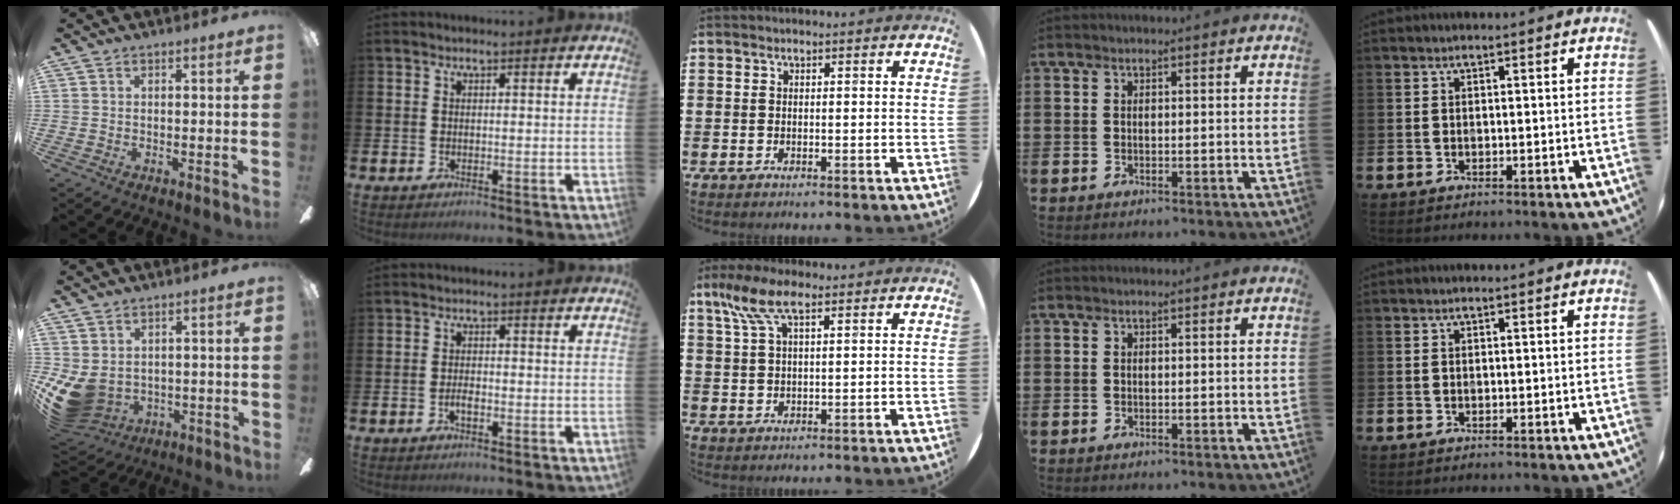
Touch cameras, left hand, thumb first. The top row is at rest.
{"thumb": {"total": 8.4, "force": [-0.3, 6.7, 5.1], "torque": [-0.142, -0.014, -0.001]}, "index": {"total": 1.6, "force": [-0.7, 0.7, 1.3], "torque": [-0.023, 0.000, -0.014]}, "middle": {"total": 6.5, "force": [3.7, 2.3, 4.8], "torque": [-0.105, 0.007, 0.066]}}